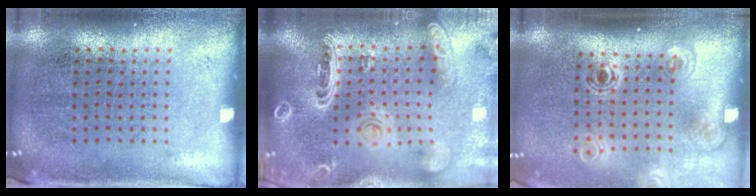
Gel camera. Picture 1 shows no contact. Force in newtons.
{"total": 3.5, "press": 2.7, "slide": 2.1}
{"total": 1.8, "press": 1.2, "slide": 1.4}